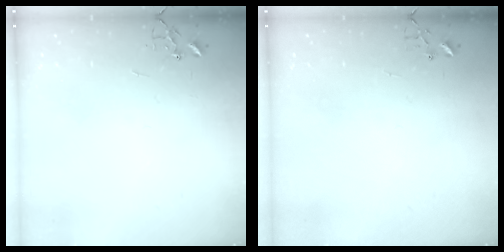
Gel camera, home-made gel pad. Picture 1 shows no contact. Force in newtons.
{"total": 3.9, "press": 3.9, "slide": 0.4}